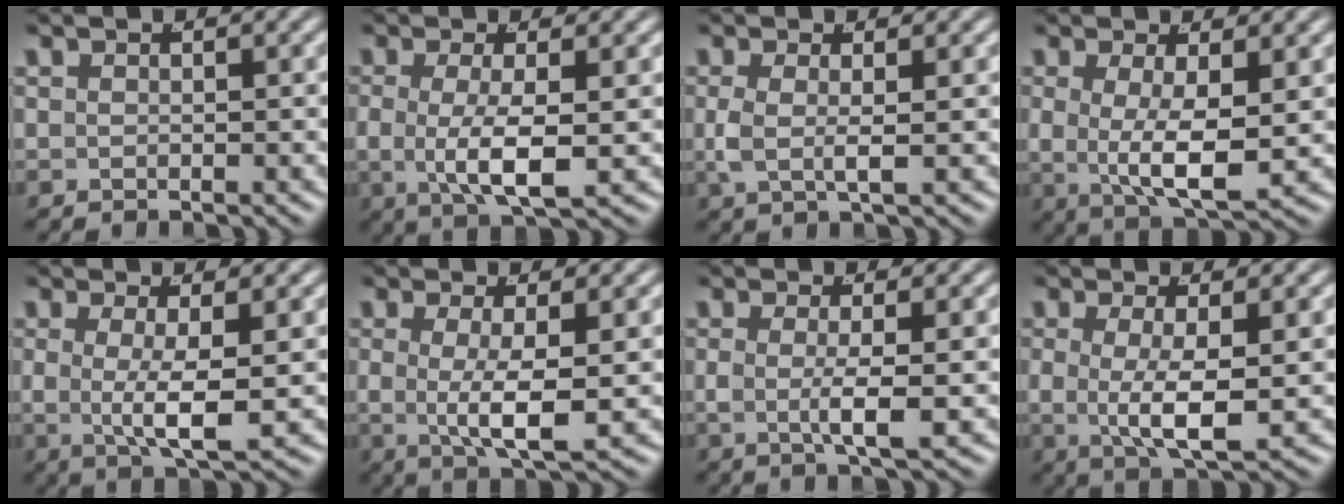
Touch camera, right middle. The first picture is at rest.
{"total": 5.2, "force": [-0.4, 2.2, 4.7], "torque": [-0.104, -0.020, 0.002]}
{"total": 2.3, "force": [0.1, 0.7, 2.2], "torque": [-0.059, -0.013, 0.012]}
{"total": 6.8, "force": [0.0, 3.4, 5.9], "torque": [-0.108, -0.017, 0.009]}
{"total": 5.4, "force": [0.2, 1.9, 5.0], "torque": [-0.094, -0.014, 0.008]}
{"total": 5.7, "force": [0.0, 2.1, 5.3], "torque": [-0.099, -0.015, 0.006]}
{"total": 3.2, "force": [-0.1, 0.8, 3.1], "torque": [-0.065, -0.013, 0.004]}
{"total": 5.9, "force": [-0.1, 2.6, 5.3], "torque": [-0.105, -0.016, 0.006]}